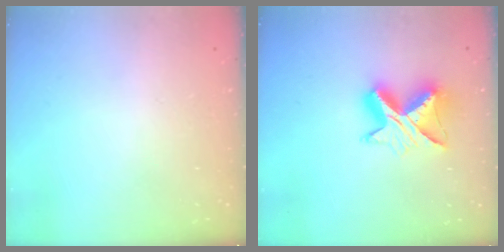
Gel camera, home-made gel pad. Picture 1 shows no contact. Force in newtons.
{"total": 11.5, "press": 11.5, "slide": 1.0}